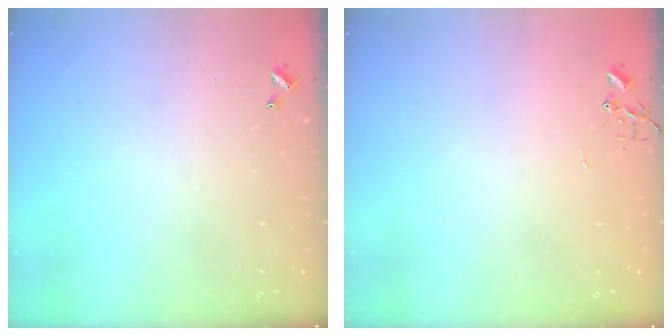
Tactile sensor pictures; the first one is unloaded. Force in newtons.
{"total": 0.0}